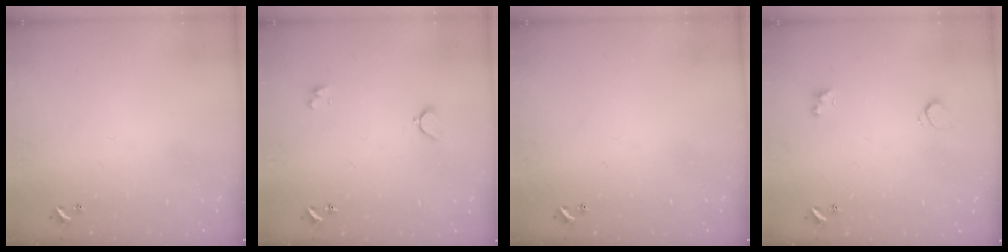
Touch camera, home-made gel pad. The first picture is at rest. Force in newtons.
{"total": 1.9, "press": 1.9, "slide": 0.6}
{"total": 0.0}
{"total": 2.1, "press": 1.8, "slide": 1.2}